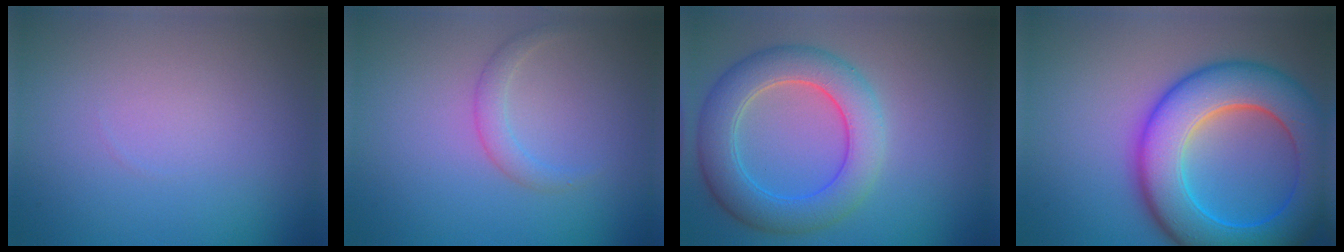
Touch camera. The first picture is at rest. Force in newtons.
{"total": 1.6, "press": 1.6, "slide": 0.0}
{"total": 6.4, "press": 6.4, "slide": 0.3}
{"total": 10.8, "press": 10.8, "slide": 0.2}